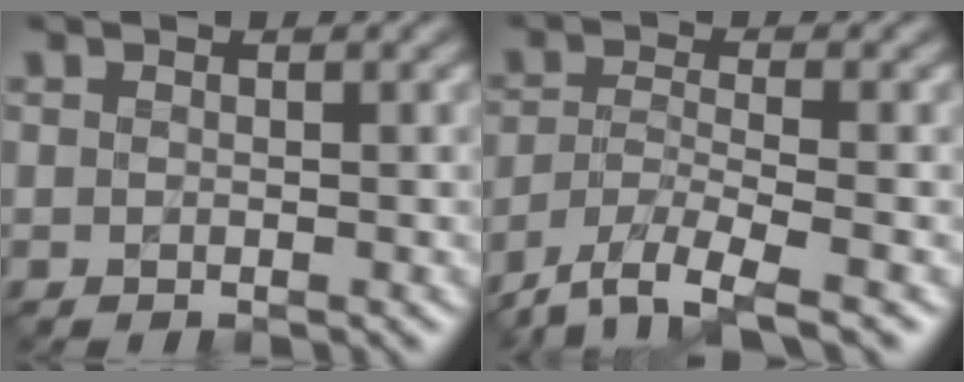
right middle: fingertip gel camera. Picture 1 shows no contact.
{"total": 6.3, "force": [-4.7, 1.5, 3.9], "torque": [-0.083, -0.014, -0.095]}